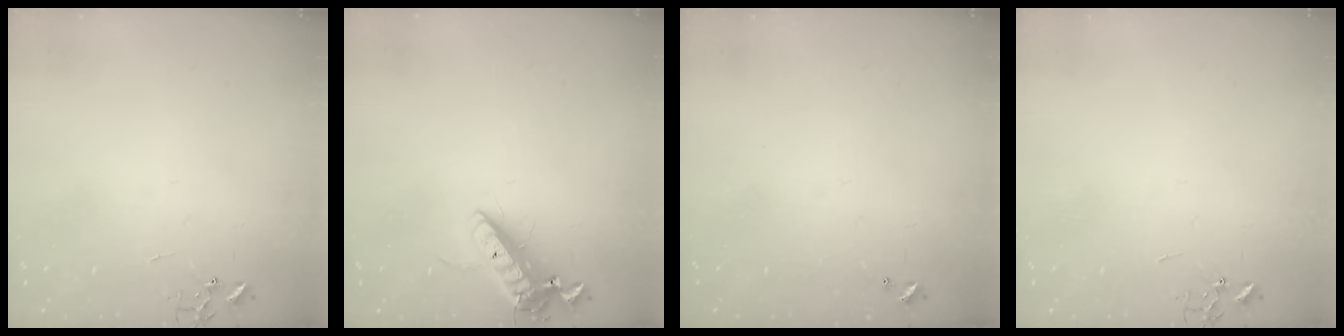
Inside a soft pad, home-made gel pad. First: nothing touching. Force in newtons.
{"total": 14.3, "press": 14.0, "slide": 2.8}
{"total": 0.0}
{"total": 0.0}